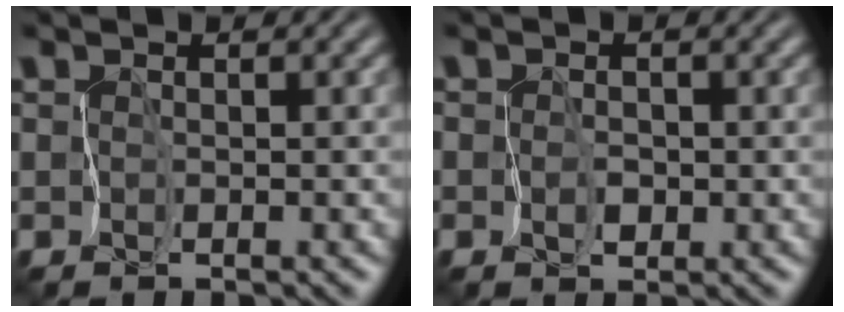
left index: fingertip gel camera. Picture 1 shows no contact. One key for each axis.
{"total": 1.0, "fx": -0.3, "fy": 0.7, "fz": 0.6, "tx": -0.011, "ty": -0.005, "tz": -0.006}